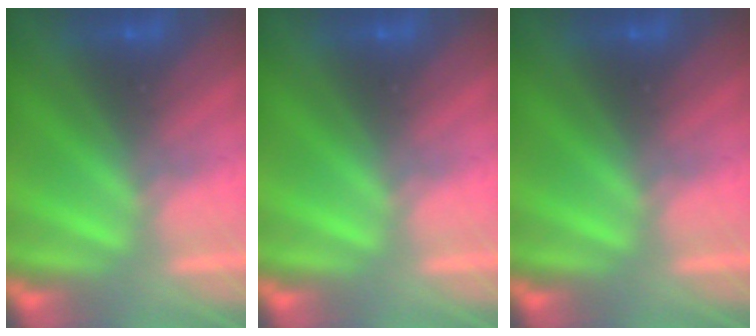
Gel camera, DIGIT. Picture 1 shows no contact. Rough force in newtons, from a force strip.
{"total": 0.0}
{"total": 0.0}